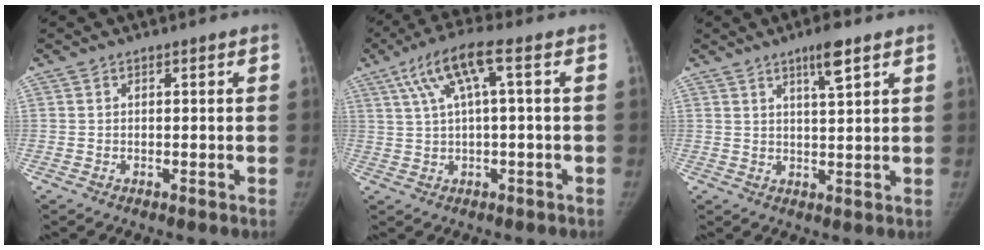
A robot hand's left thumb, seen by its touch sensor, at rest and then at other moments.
{"total": 8.7, "force": [2.6, 1.4, 8.1], "torque": [-0.179, 0.027, 0.051]}
{"total": 5.2, "force": [3.2, 0.7, 4.0], "torque": [-0.065, -0.018, 0.053]}